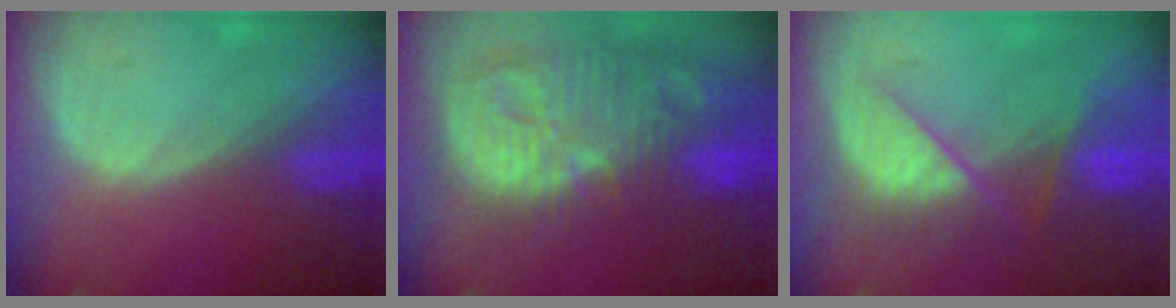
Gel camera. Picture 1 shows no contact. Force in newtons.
{"total": 14.4, "press": 12.5, "slide": 7.2}
{"total": 7.2, "press": 7.2, "slide": 0.6}